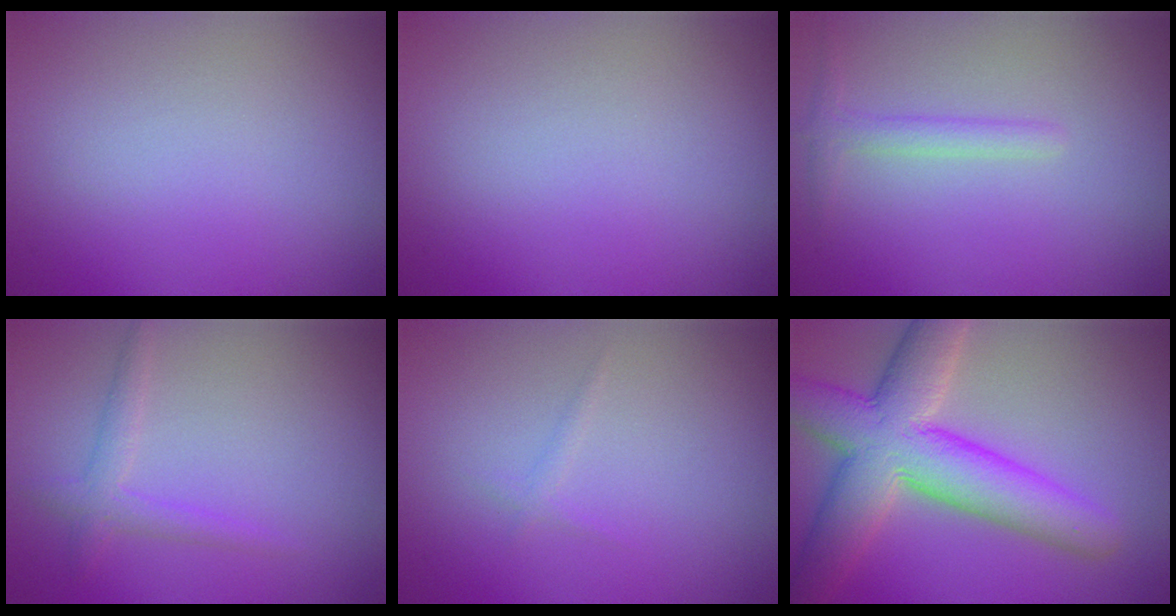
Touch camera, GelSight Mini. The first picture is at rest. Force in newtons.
{"total": 0.0}
{"total": 1.5, "press": 1.5, "slide": 0.0}
{"total": 1.8, "press": 1.8, "slide": 0.0}
{"total": 0.6, "press": 0.6, "slide": 0.1}
{"total": 9.3, "press": 9.2, "slide": 0.6}